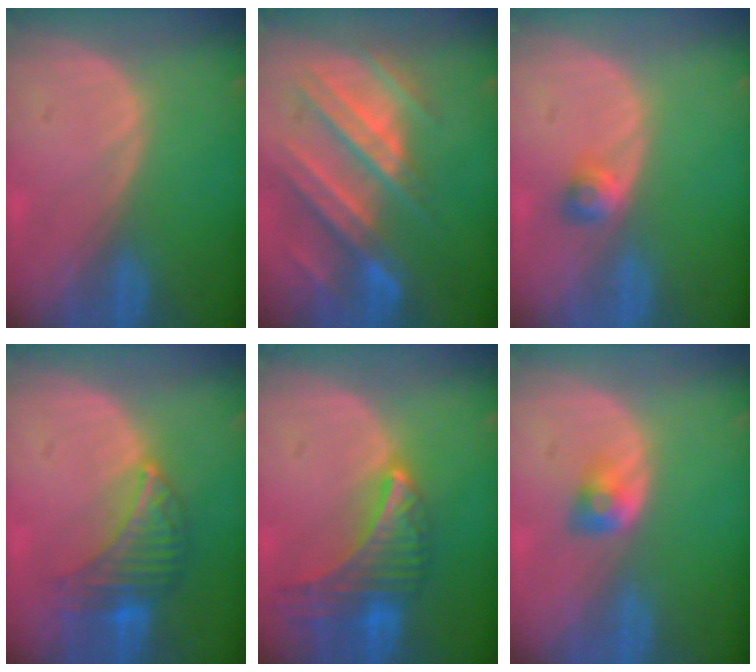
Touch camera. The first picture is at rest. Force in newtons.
{"total": 11.1, "press": 9.8, "slide": 5.2}
{"total": 2.6, "press": 2.3, "slide": 1.2}
{"total": 7.1, "press": 6.7, "slide": 2.2}
{"total": 9.2, "press": 8.1, "slide": 4.3}
{"total": 2.7, "press": 2.4, "slide": 1.2}